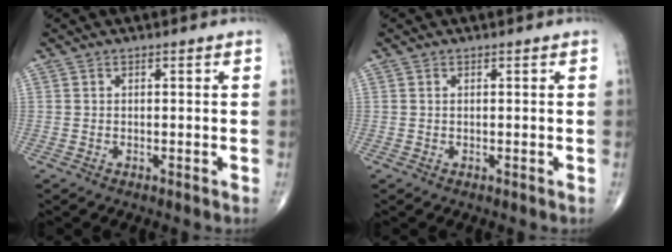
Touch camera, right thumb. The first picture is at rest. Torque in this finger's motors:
{"motor_torque": [-0.22, -0.05, -0.25, -0.18, -0.02]}